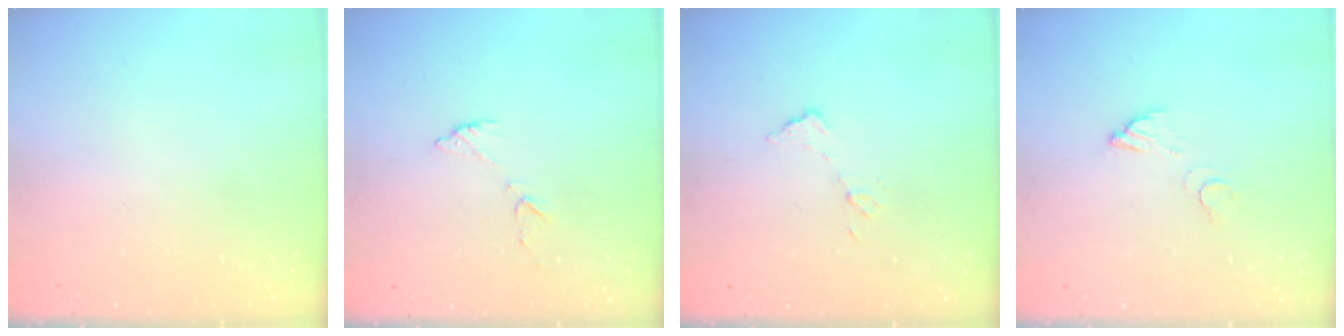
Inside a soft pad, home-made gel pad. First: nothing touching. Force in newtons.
{"total": 6.6, "press": 6.6, "slide": 0.6}
{"total": 6.3, "press": 6.3, "slide": 0.3}
{"total": 3.5, "press": 3.5, "slide": 0.2}